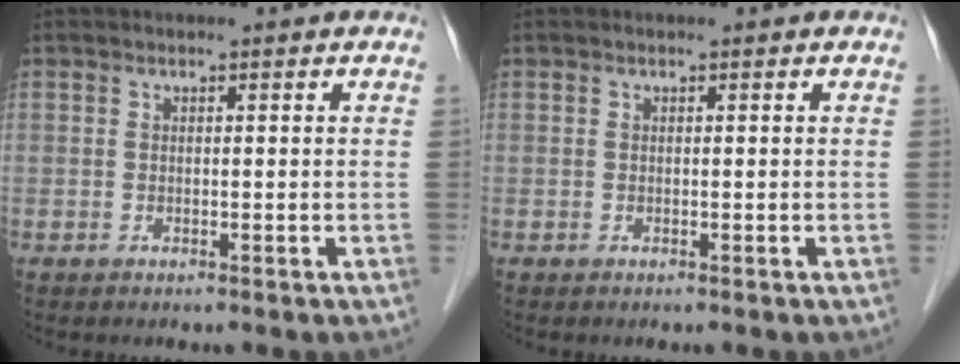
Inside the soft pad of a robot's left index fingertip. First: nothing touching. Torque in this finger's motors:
{"motor_torque": [0.00, 0.00, 0.03, 0.00]}